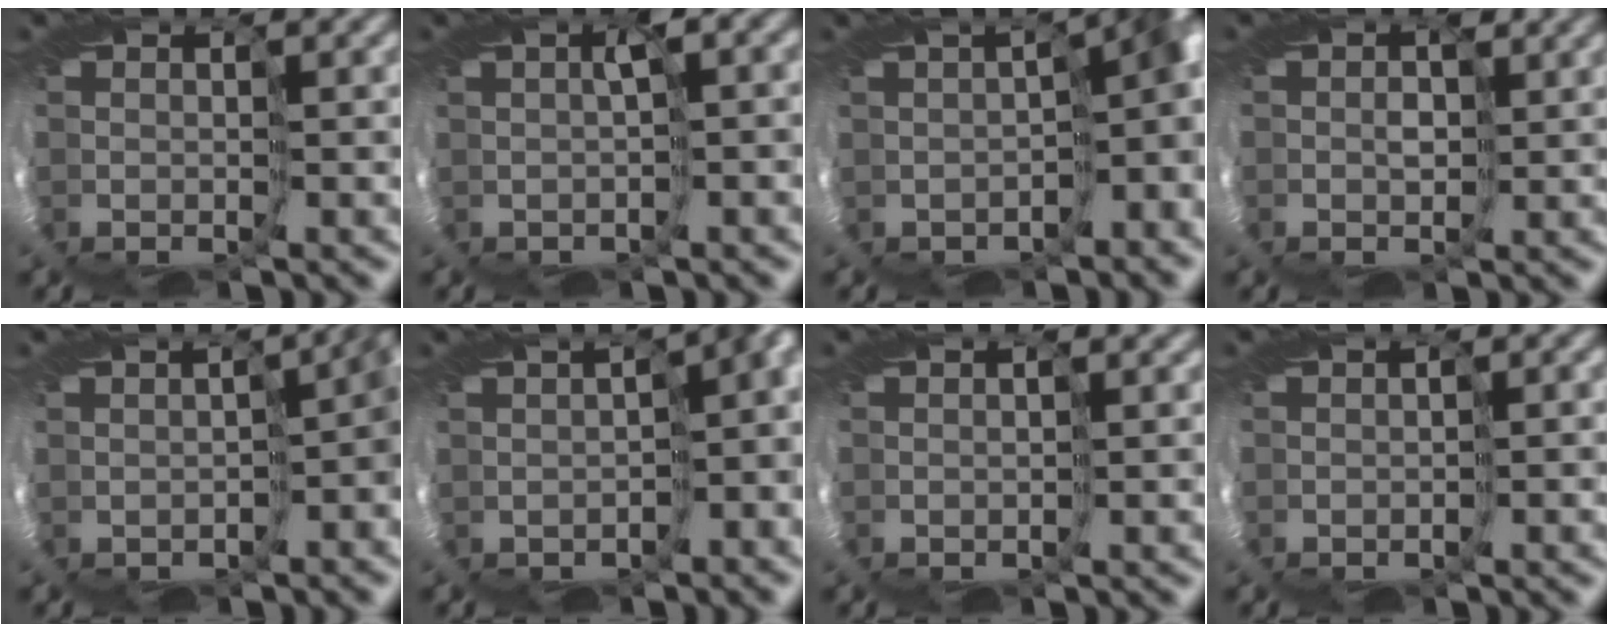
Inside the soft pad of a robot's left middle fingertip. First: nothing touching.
{"total": 2.0, "force": [0.1, 0.4, 1.9], "torque": [-0.032, 0.003, 0.002]}
{"total": 9.6, "force": [-1.4, 4.8, 8.3], "torque": [-0.075, -0.019, -0.006]}
{"total": 1.5, "force": [0.3, 1.3, 0.5], "torque": [-0.010, 0.001, 0.006]}
{"total": 5.2, "force": [-0.8, 2.2, 4.6], "torque": [-0.061, -0.024, -0.010]}
{"total": 9.3, "force": [-0.7, 4.8, 7.9], "torque": [-0.064, 0.000, 0.002]}
{"total": 0.9, "force": [0.4, 0.5, 0.6], "torque": [-0.008, 0.006, 0.007]}
{"total": 0.6, "force": [-0.1, 0.5, 0.2], "torque": [0.005, 0.006, 0.003]}